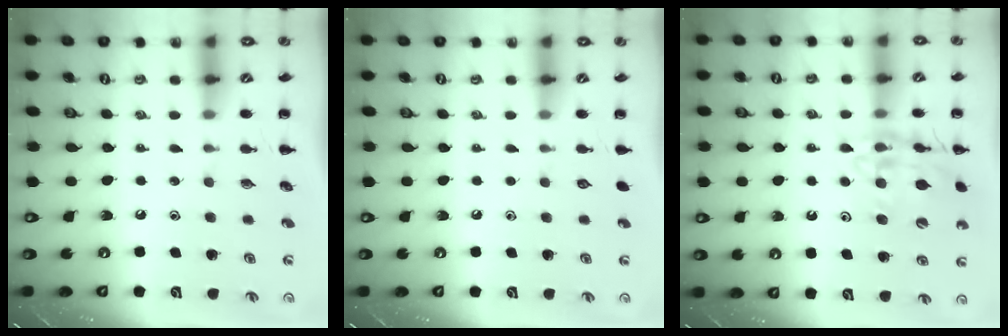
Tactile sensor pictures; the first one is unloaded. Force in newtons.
{"total": 0.0}
{"total": 14.7, "press": 14.6, "slide": 1.9}